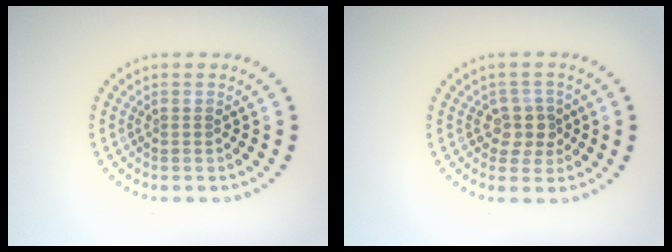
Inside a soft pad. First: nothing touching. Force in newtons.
{"total": 2.3, "press": 2.0, "slide": 1.2}